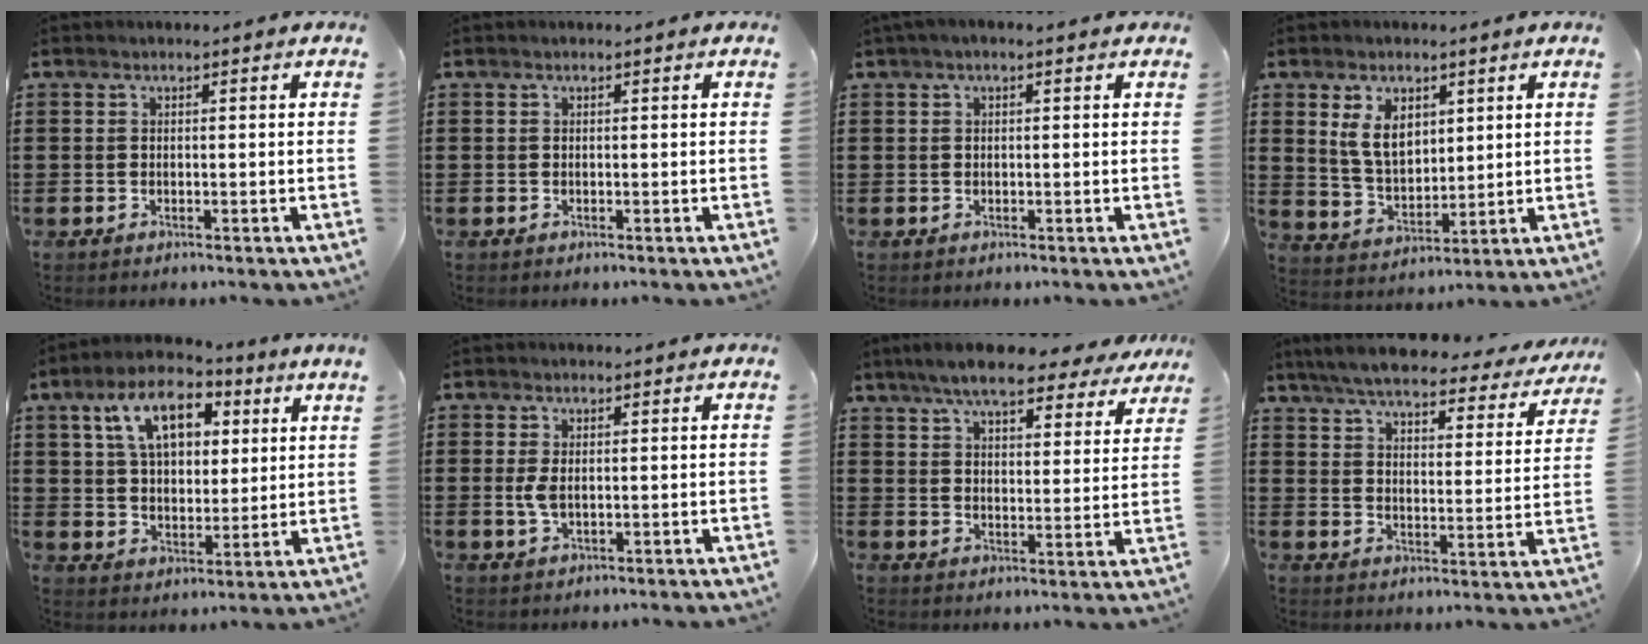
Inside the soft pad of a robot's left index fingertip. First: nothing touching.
{"total": 0.0}
{"total": 0.9, "force": [0.1, 0.0, 0.9], "torque": [-0.016, 0.000, 0.003]}
{"total": 6.6, "force": [3.0, 4.0, 4.2], "torque": [-0.089, 0.006, 0.056]}
{"total": 10.3, "force": [5.7, 4.9, 7.0], "torque": [-0.135, 0.000, 0.098]}
{"total": 2.8, "force": [0.1, 1.3, 2.5], "torque": [-0.064, -0.003, -0.003]}
{"total": 8.1, "force": [7.1, 1.2, 3.7], "torque": [-0.089, -0.024, 0.126]}
{"total": 6.1, "force": [5.6, 0.6, 2.5], "torque": [-0.074, -0.032, 0.094]}